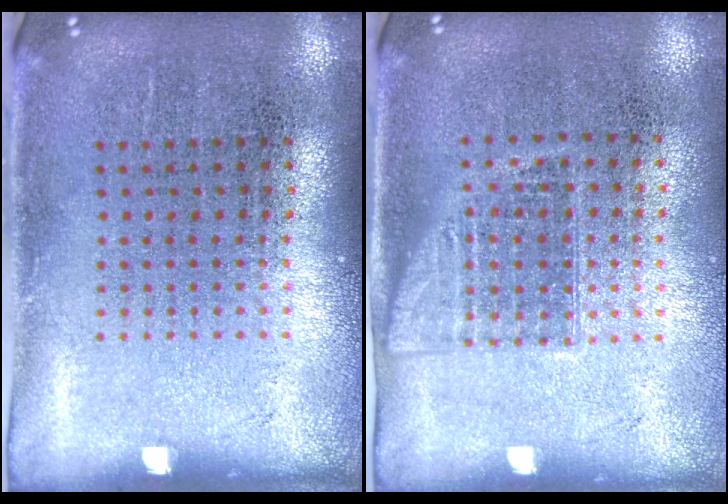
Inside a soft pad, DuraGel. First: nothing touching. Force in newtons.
{"total": 1.0, "press": 0.9, "slide": 0.6}